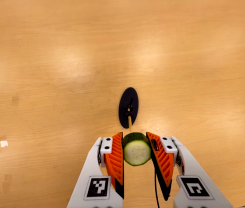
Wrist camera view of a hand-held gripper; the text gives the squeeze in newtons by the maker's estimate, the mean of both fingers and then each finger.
{"total": 11.0, "left": 10.1, "right": 11.9}